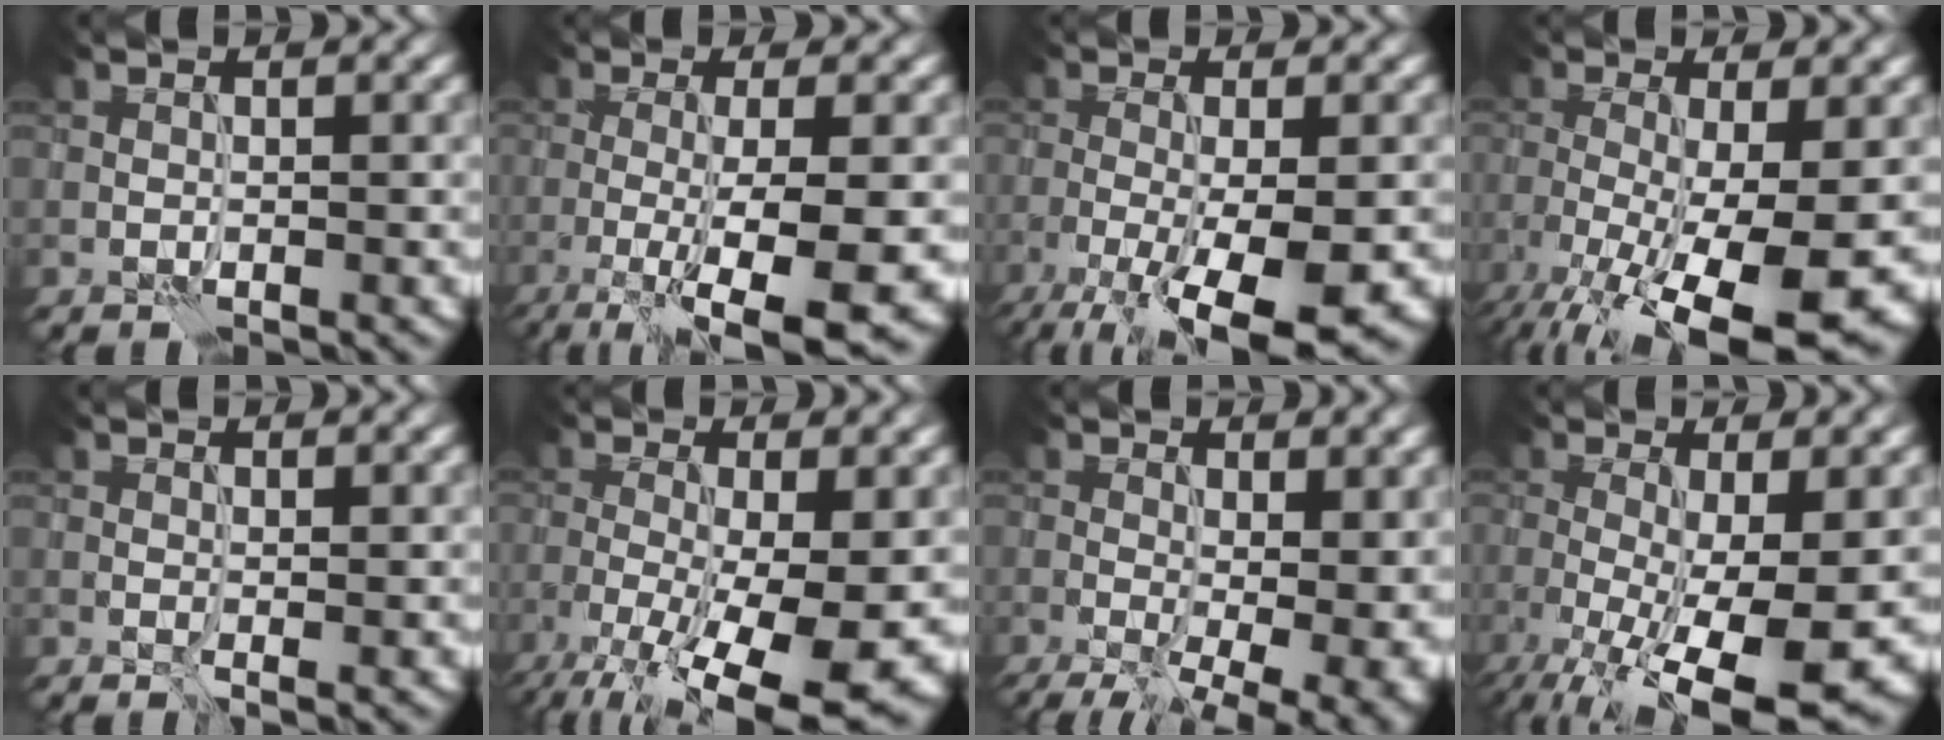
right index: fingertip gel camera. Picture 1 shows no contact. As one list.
[{"total": 10.1, "force": [-3.4, 2.3, 9.2], "torque": [-0.133, -0.007, -0.056]}, {"total": 9.3, "force": [-4.3, 2.6, 7.8], "torque": [-0.135, -0.016, -0.071]}, {"total": 12.7, "force": [-4.8, 4.0, 11.1], "torque": [-0.190, -0.031, -0.074]}, {"total": 1.1, "force": [0.1, 0.3, 1.0], "torque": [-0.012, -0.004, 0.000]}, {"total": 13.1, "force": [-5.5, 4.3, 11.0], "torque": [-0.194, -0.026, -0.084]}, {"total": 13.0, "force": [-2.6, 6.4, 11.0], "torque": [-0.127, -0.022, -0.020]}, {"total": 12.0, "force": [-3.3, 3.8, 10.9], "torque": [-0.175, -0.020, -0.046]}]